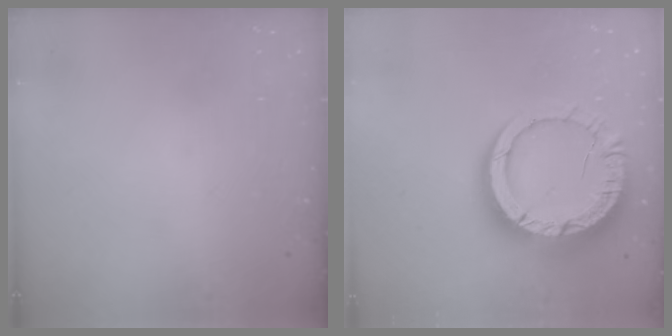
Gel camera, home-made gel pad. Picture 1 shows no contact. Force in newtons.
{"total": 17.7, "press": 17.7, "slide": 1.5}